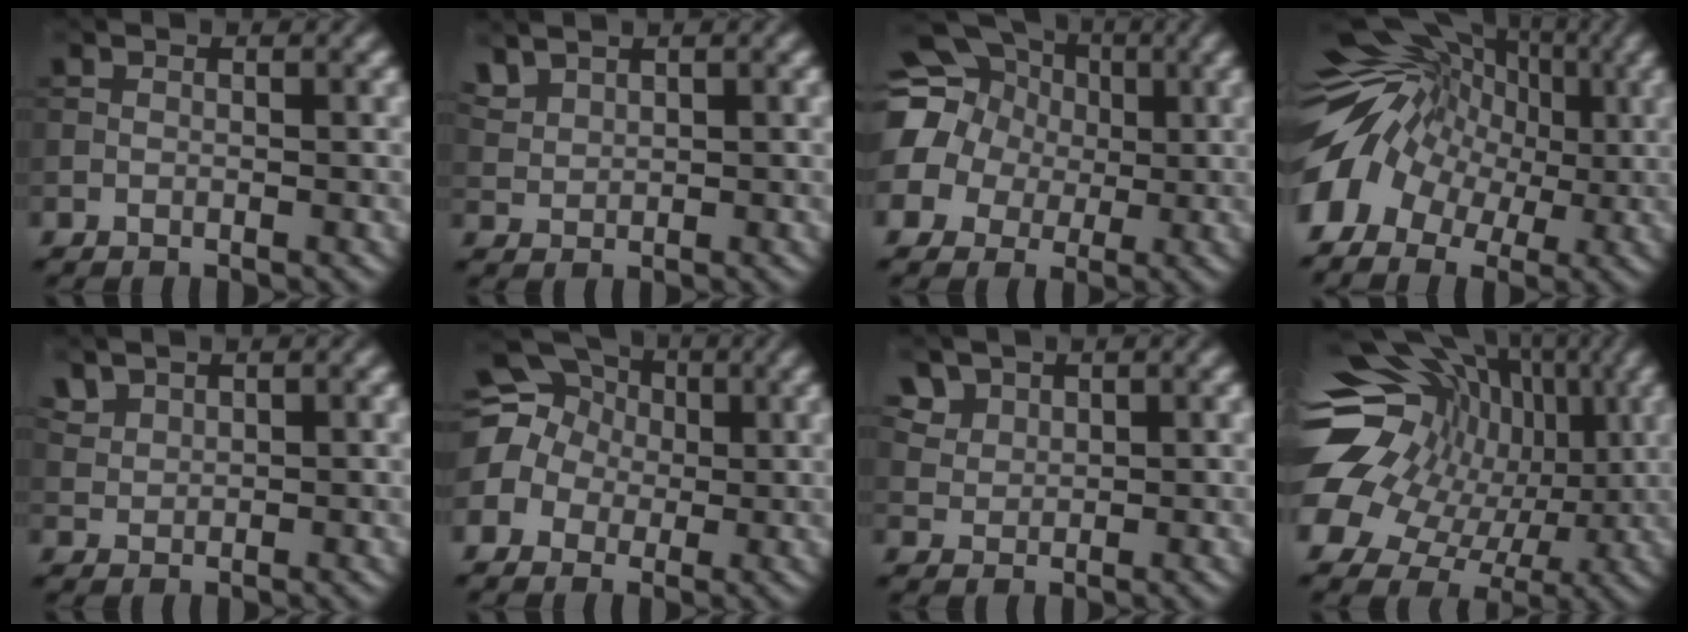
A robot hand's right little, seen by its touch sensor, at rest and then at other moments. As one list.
[{"total": 1.9, "force": [1.5, 0.9, 0.6], "torque": [-0.017, 0.002, 0.034]}, {"total": 16.7, "force": [2.6, 15.5, 5.7], "torque": [-0.168, 0.002, 0.002]}, {"total": 10.4, "force": [-0.5, 8.4, 6.1], "torque": [-0.099, -0.001, -0.012]}, {"total": 1.6, "force": [1.2, 0.9, 0.4], "torque": [-0.010, 0.001, 0.028]}, {"total": 10.7, "force": [-0.2, 10.2, 3.2], "torque": [-0.102, 0.018, -0.058]}, {"total": 2.2, "force": [1.4, 1.6, 0.5], "torque": [-0.011, 0.002, 0.027]}, {"total": 17.0, "force": [2.0, 13.8, 9.8], "torque": [-0.193, 0.017, 0.020]}]